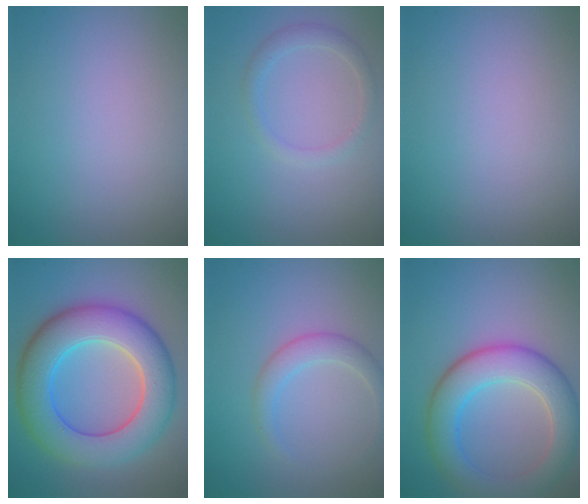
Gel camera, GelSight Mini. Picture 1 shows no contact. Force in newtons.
{"total": 1.7, "press": 1.7, "slide": 0.1}
{"total": 0.0}
{"total": 9.9, "press": 9.9, "slide": 0.5}
{"total": 2.3, "press": 2.3, "slide": 0.1}
{"total": 6.9, "press": 6.9, "slide": 0.4}